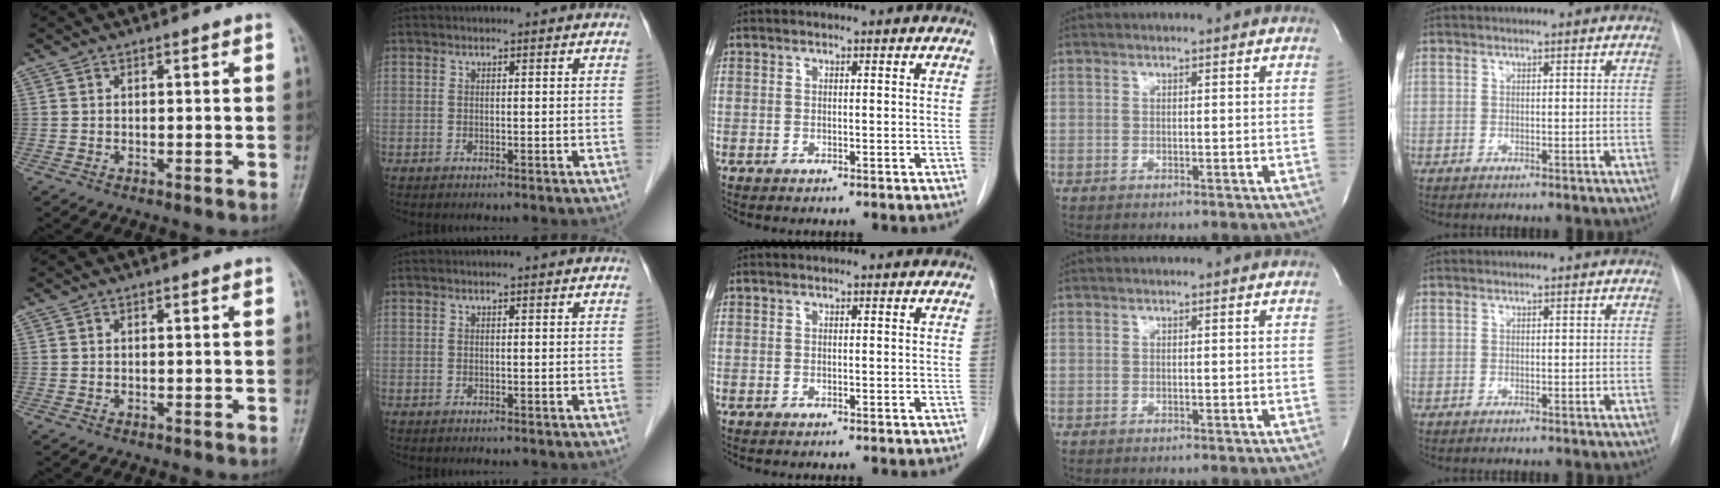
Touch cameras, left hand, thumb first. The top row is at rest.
{}